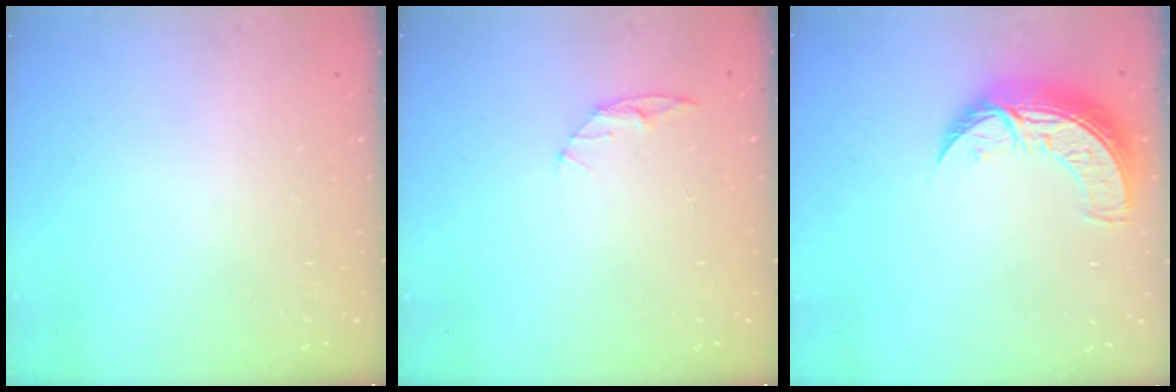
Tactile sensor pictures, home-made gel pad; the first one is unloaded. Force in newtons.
{"total": 5.7, "press": 5.6, "slide": 0.7}
{"total": 11.0, "press": 10.9, "slide": 0.8}